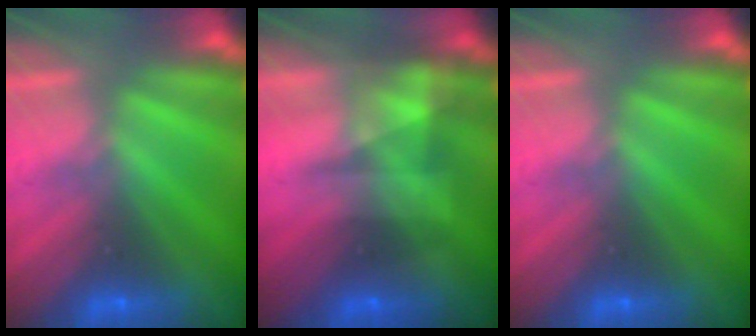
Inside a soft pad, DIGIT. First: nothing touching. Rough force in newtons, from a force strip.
{"total": 4.7}
{"total": 0.0}